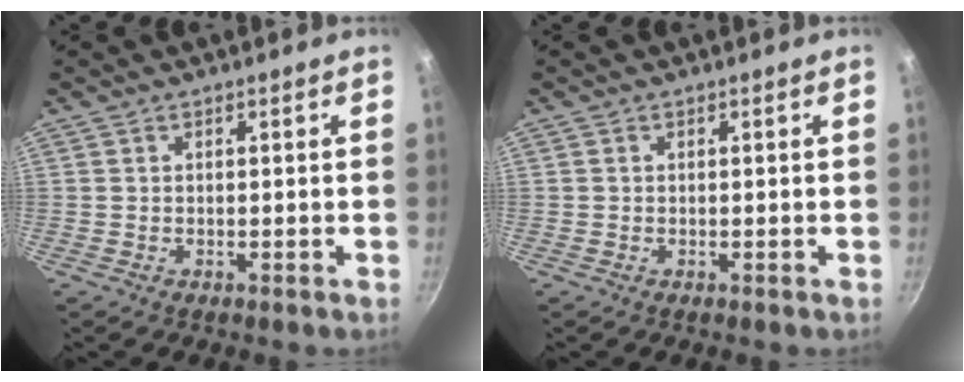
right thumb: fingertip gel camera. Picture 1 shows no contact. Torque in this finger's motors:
{"motor_torque": [-0.02, -0.20, -0.32, 0.13, 0.04]}